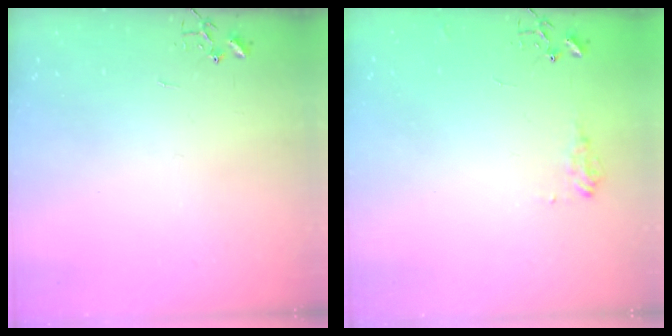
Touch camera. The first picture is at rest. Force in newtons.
{"total": 7.7, "press": 7.6, "slide": 1.0}